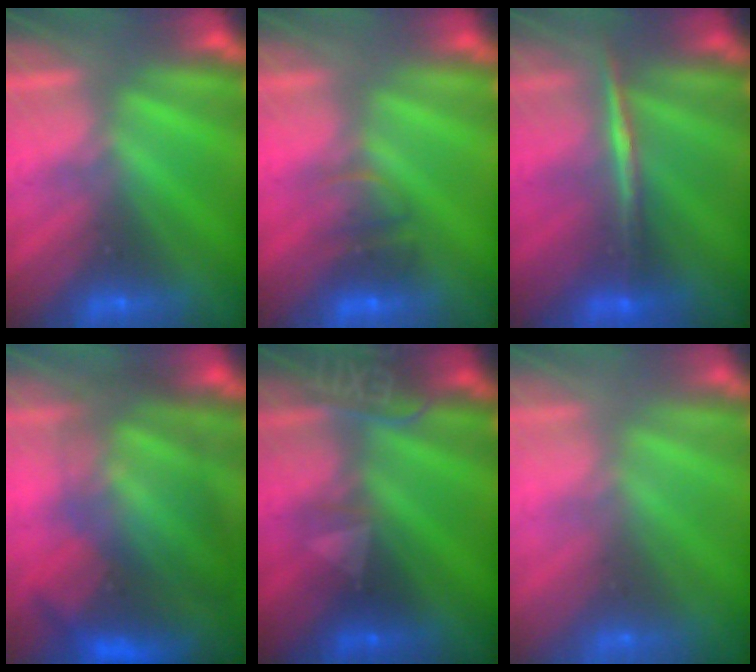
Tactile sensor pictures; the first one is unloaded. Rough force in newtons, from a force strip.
{"total": 2.2}
{"total": 1.9}
{"total": 10.8}
{"total": 2.4}
{"total": 9.6}